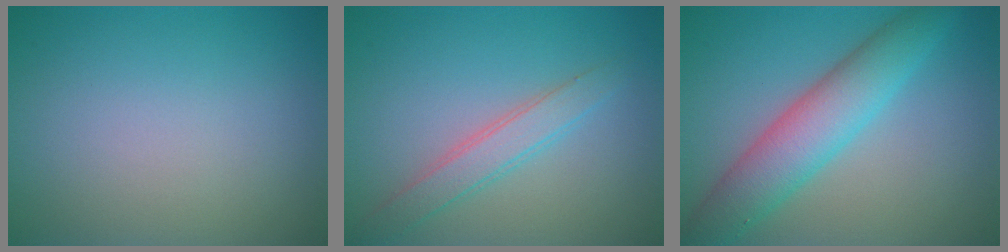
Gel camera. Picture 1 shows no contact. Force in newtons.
{"total": 2.6, "press": 2.6, "slide": 0.1}
{"total": 6.1, "press": 6.1, "slide": 0.1}